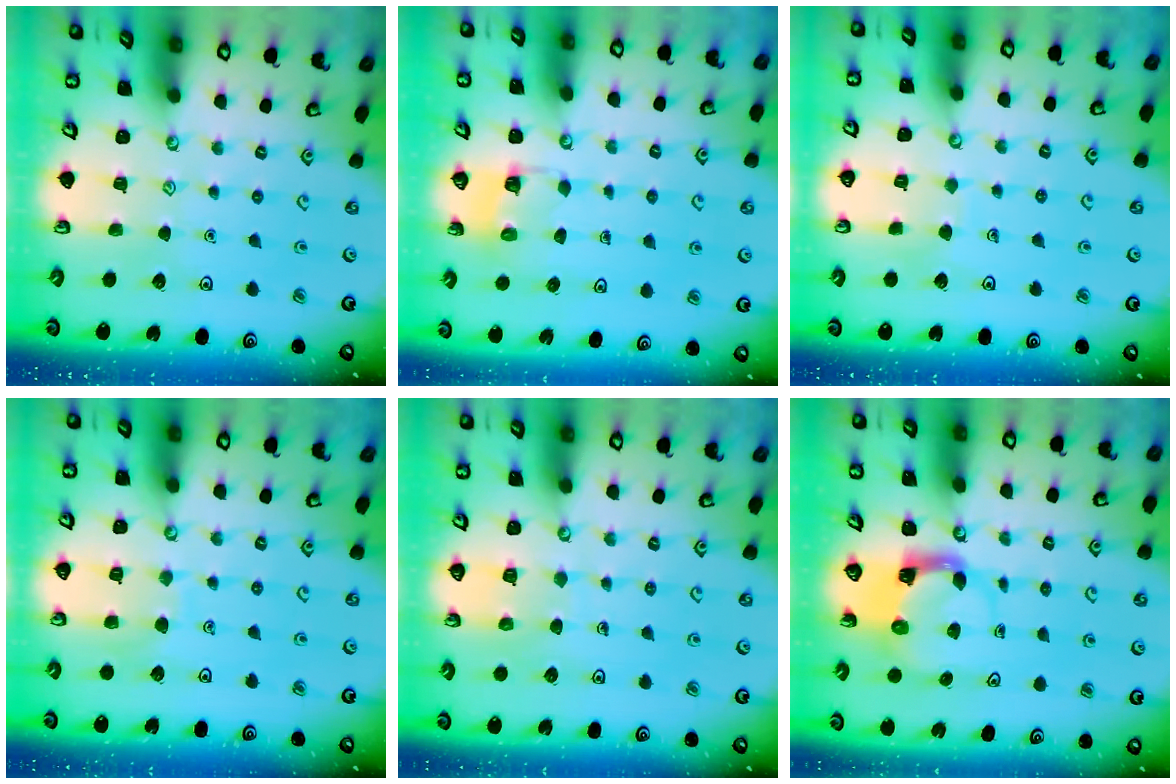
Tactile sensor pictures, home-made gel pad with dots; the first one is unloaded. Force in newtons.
{"total": 2.8, "press": 2.8, "slide": 0.2}
{"total": 2.7, "press": 2.7, "slide": 0.1}
{"total": 6.1, "press": 6.1, "slide": 0.3}
{"total": 4.7, "press": 4.7, "slide": 0.4}
{"total": 4.0, "press": 3.9, "slide": 0.6}